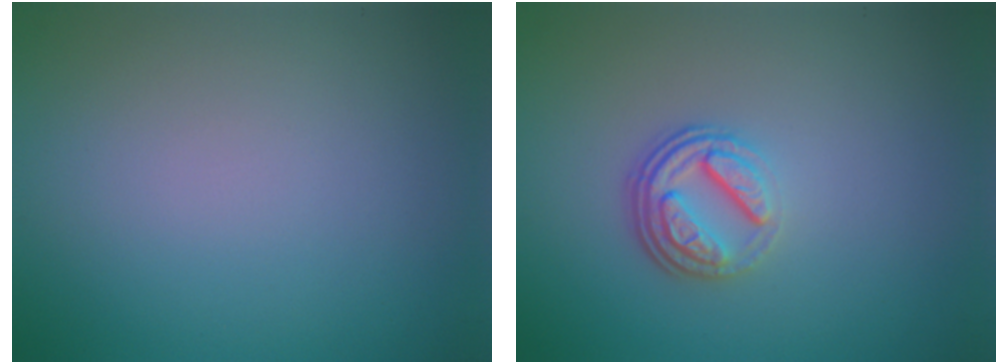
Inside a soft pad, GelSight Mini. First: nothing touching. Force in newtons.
{"total": 3.7, "press": 2.7, "slide": 2.6}